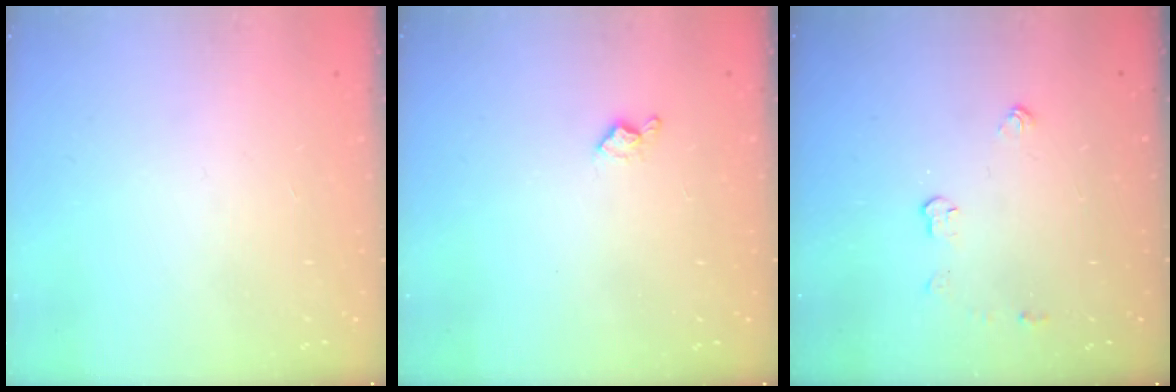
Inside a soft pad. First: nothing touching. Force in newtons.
{"total": 3.8, "press": 3.8, "slide": 0.6}
{"total": 3.9, "press": 3.9, "slide": 0.2}